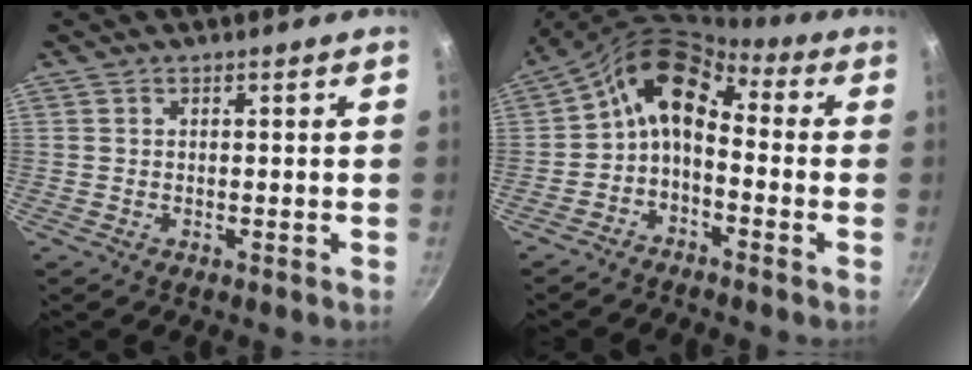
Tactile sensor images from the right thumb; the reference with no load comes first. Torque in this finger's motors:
{"motor_torque": [-0.74, 1.07, 1.34, -0.24, 0.14]}